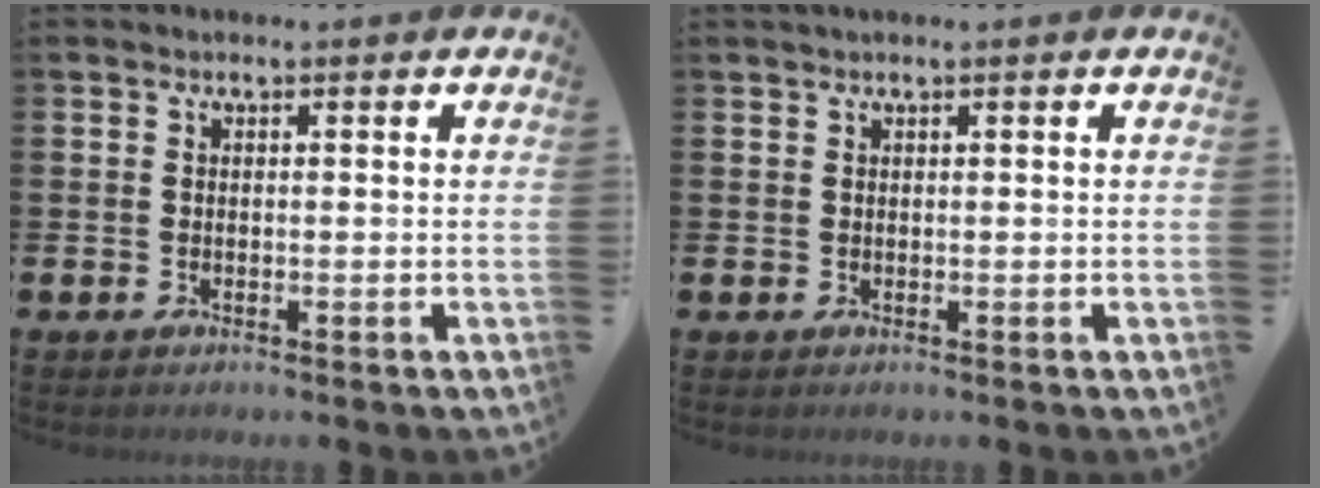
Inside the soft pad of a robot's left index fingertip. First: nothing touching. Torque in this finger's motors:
{"motor_torque": [-0.15, -0.44, 0.02, 0.00]}